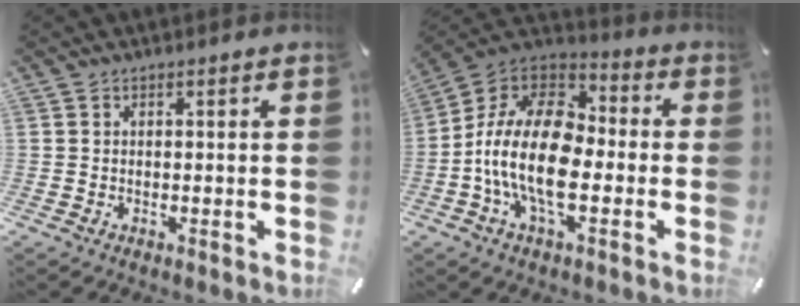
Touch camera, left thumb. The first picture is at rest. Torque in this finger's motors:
{"motor_torque": [0.07, 2.29, 1.79, 0.07, 0.74]}